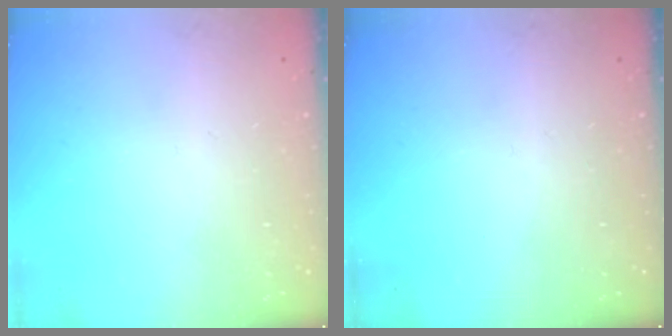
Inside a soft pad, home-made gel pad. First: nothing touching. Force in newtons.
{"total": 0.0}